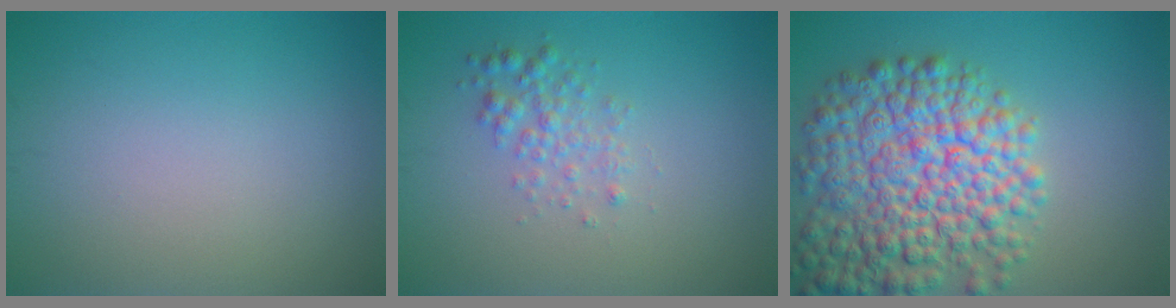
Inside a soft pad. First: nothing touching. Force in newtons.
{"total": 2.0, "press": 2.0, "slide": 0.0}
{"total": 10.5, "press": 10.5, "slide": 0.5}